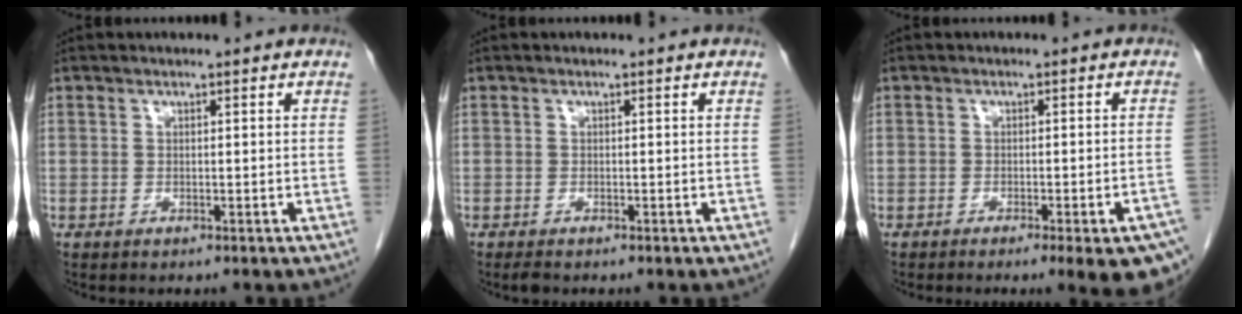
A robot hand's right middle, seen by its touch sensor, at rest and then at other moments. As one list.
[{"total": 0.9, "force": [-0.7, 0.3, 0.5], "torque": [-0.014, -0.003, -0.011]}, {"total": 10.3, "force": [-7.0, 1.0, 7.6], "torque": [-0.043, -0.006, -0.085]}]